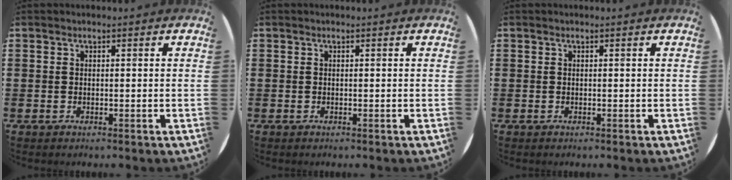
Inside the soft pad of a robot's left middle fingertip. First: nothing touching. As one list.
[{"total": 0.0}, {"total": 0.0}]